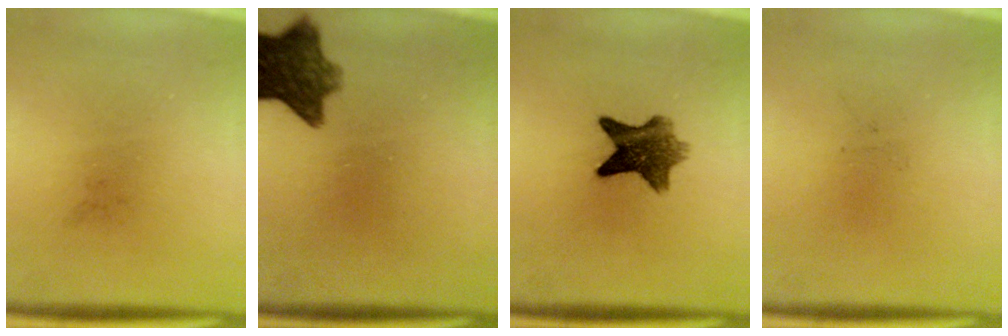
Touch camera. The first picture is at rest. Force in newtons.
{"total": 9.4}
{"total": 7.8}
{"total": 0.0}